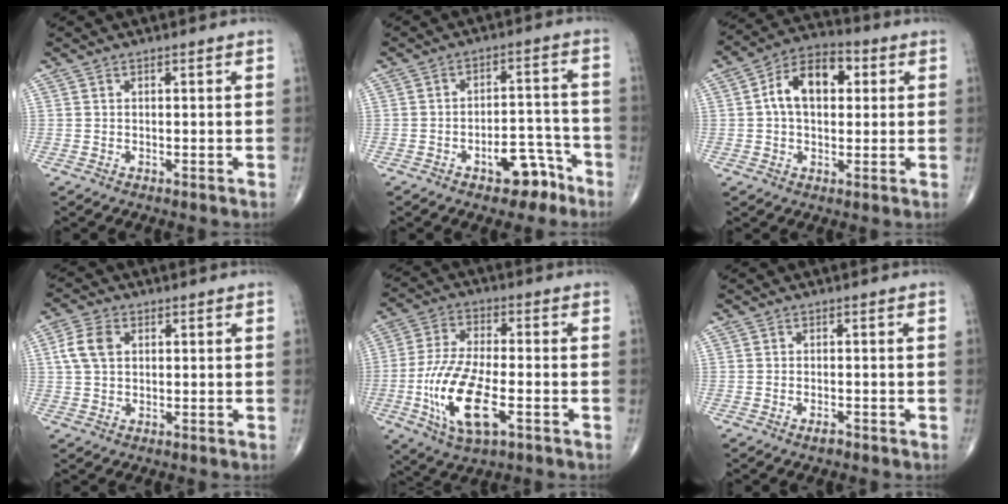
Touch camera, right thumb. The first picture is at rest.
{"total": 7.9, "force": [-4.8, 4.1, 4.7], "torque": [-0.043, 0.052, -0.065]}
{"total": 11.3, "force": [2.0, 7.1, 8.6], "torque": [-0.129, 0.024, 0.025]}
{"total": 5.6, "force": [1.4, 3.8, 3.9], "torque": [-0.083, 0.007, 0.024]}
{"total": 14.9, "force": [-4.4, 5.8, 13.0], "torque": [-0.271, 0.007, -0.078]}
{"total": 1.3, "force": [-0.9, 0.4, 0.8], "torque": [-0.018, 0.001, -0.016]}